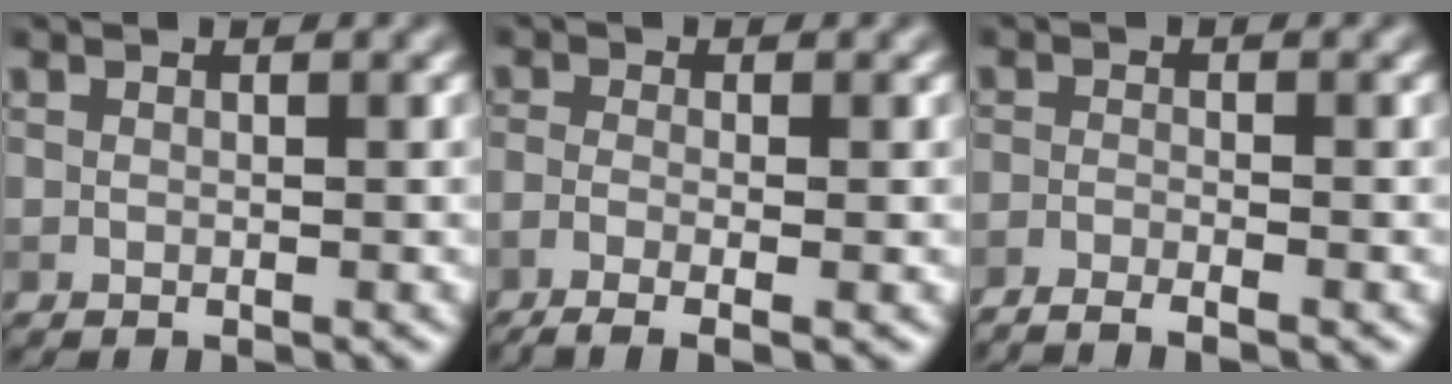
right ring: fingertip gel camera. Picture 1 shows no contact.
{"total": 4.5, "force": [-2.2, 1.7, 3.5], "torque": [-0.059, -0.012, -0.034]}
{"total": 3.3, "force": [-2.6, 0.6, 1.9], "torque": [-0.033, -0.005, -0.050]}